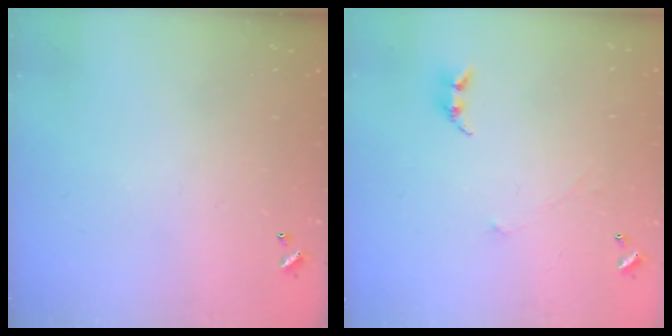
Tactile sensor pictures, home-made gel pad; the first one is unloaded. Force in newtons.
{"total": 0.7, "press": 0.6, "slide": 0.5}